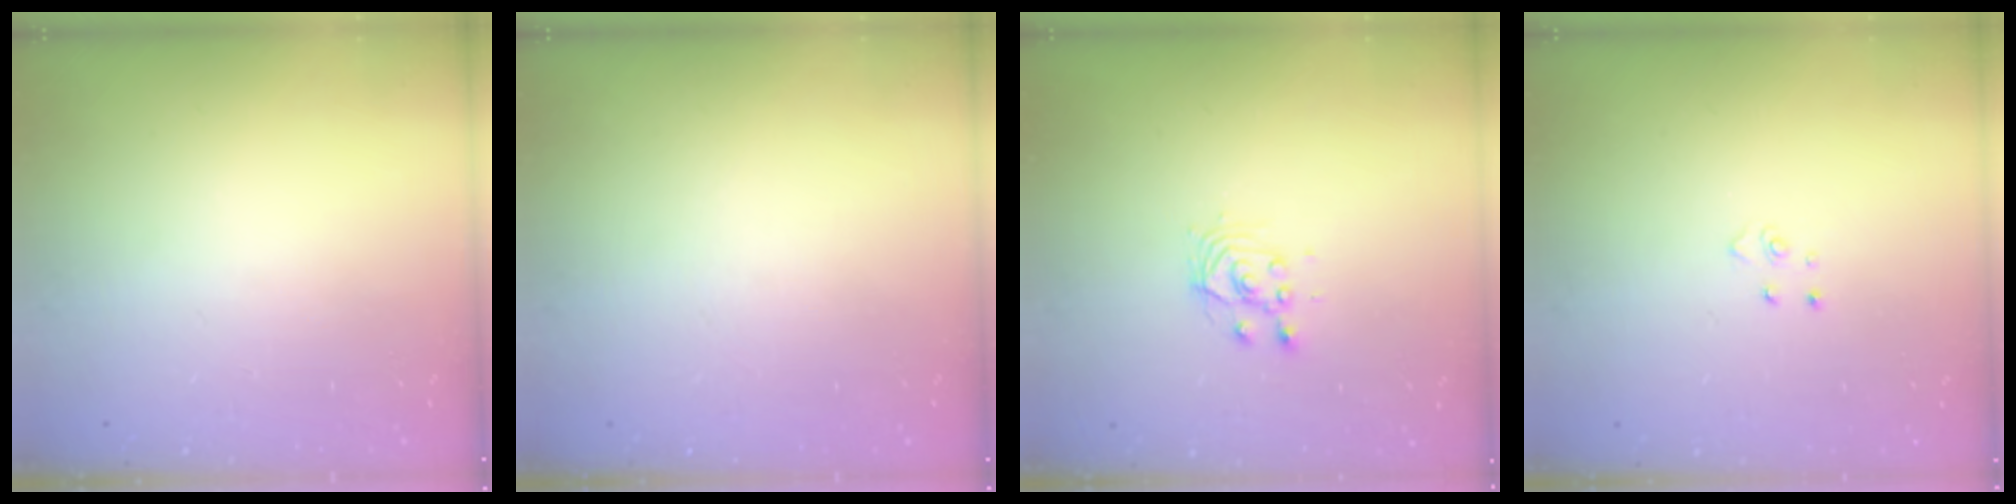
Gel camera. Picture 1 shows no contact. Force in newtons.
{"total": 0.0}
{"total": 3.4, "press": 3.4, "slide": 0.2}
{"total": 2.6, "press": 2.6, "slide": 0.3}